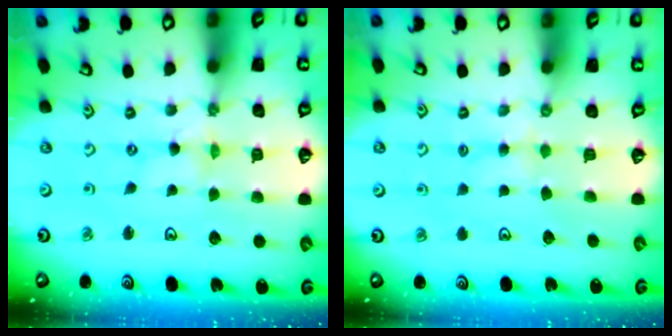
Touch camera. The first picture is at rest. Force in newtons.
{"total": 3.0, "press": 3.0, "slide": 0.5}